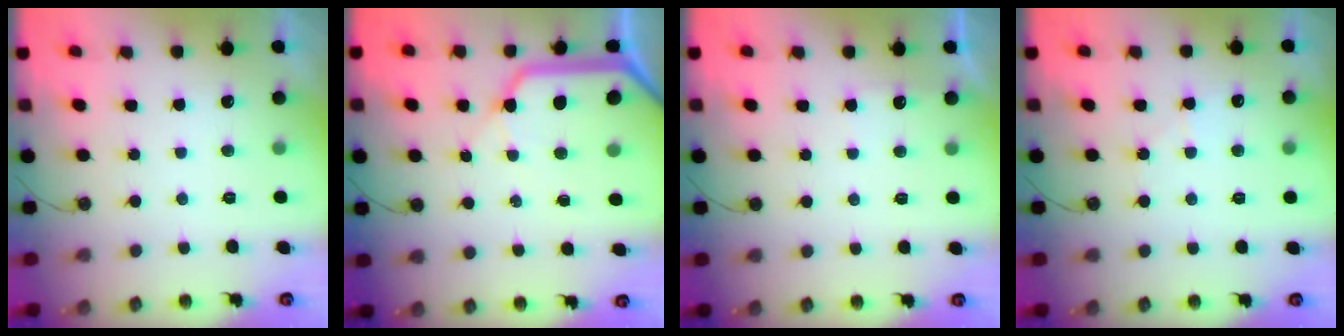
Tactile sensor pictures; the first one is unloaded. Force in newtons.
{"total": 13.2, "press": 13.1, "slide": 1.8}
{"total": 2.8, "press": 2.7, "slide": 0.4}
{"total": 5.6, "press": 5.6, "slide": 0.7}